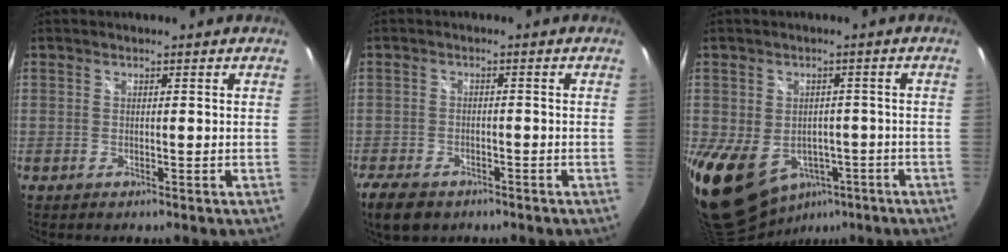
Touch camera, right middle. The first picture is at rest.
{"total": 7.3, "force": [-5.1, 3.9, 3.4], "torque": [-0.094, -0.015, -0.090]}
{"total": 13.8, "force": [-5.0, 10.6, 7.4], "torque": [-0.170, -0.014, -0.053]}